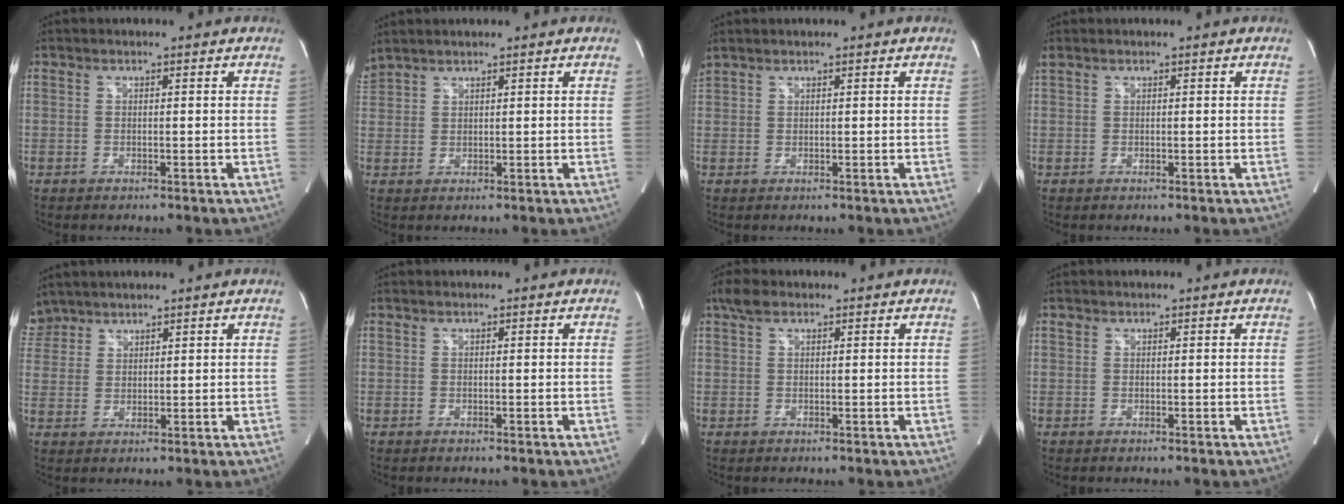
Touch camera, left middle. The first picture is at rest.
{"total": 3.7, "force": [3.5, 0.2, 1.2], "torque": [-0.039, 0.030, 0.075]}
{"total": 2.1, "force": [1.8, -0.1, 1.0], "torque": [-0.040, 0.030, 0.045]}
{"total": 0.6, "force": [0.5, 0.0, 0.3], "torque": [-0.025, 0.020, 0.019]}
{"total": 5.0, "force": [4.3, 2.5, 0.0], "torque": [-0.002, 0.016, 0.091]}
{"total": 0.0}
{"total": 2.3, "force": [1.6, 1.1, 1.3], "torque": [-0.031, 0.019, 0.031]}
{"total": 0.5, "force": [0.3, 0.4, 0.1], "torque": [-0.001, 0.005, 0.006]}